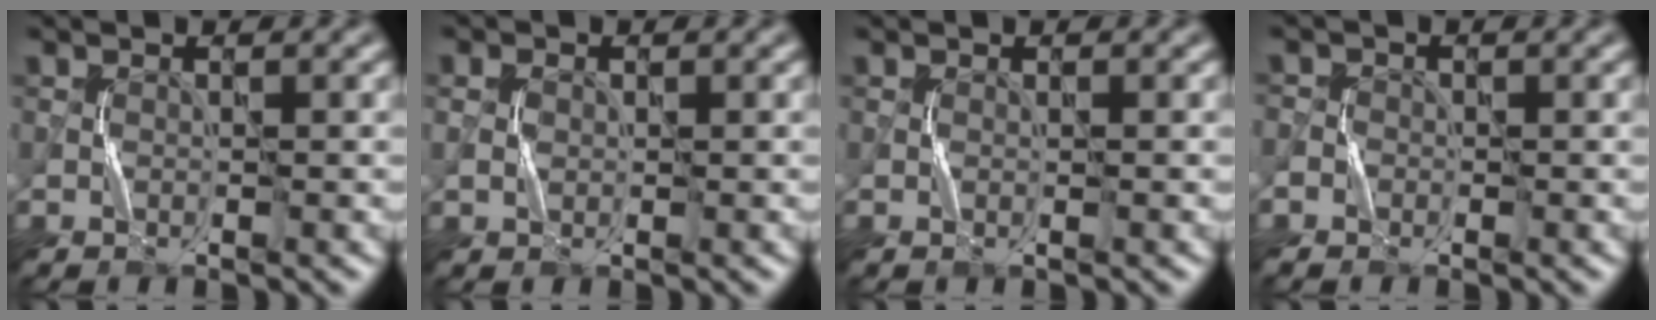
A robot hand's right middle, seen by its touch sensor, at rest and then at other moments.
{"total": 1.5, "force": [0.2, 1.2, 0.9], "torque": [-0.019, 0.002, 0.000]}
{"total": 0.0}
{"total": 1.3, "force": [-0.7, 1.1, 0.0], "torque": [0.012, -0.001, -0.016]}